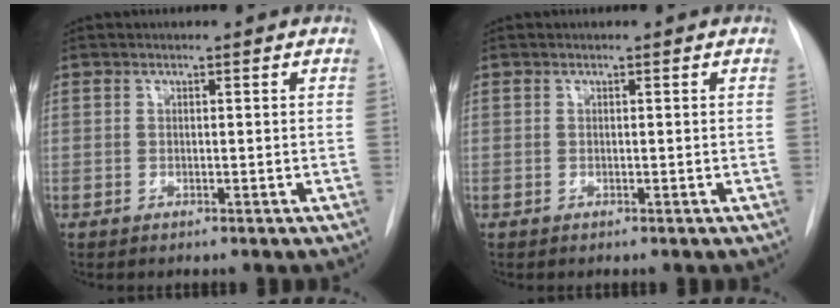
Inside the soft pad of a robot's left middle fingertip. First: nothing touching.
{"total": 0.0}